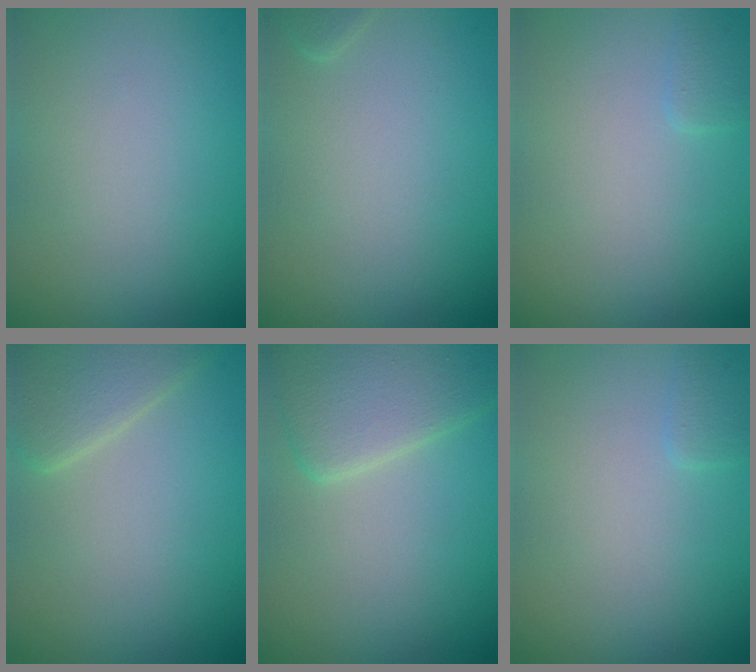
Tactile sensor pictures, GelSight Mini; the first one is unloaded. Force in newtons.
{"total": 0.8, "press": 0.8, "slide": 0.1}
{"total": 0.9, "press": 0.9, "slide": 0.1}
{"total": 3.5, "press": 3.5, "slide": 0.3}
{"total": 5.4, "press": 5.4, "slide": 0.1}
{"total": 0.9, "press": 0.9, "slide": 0.1}